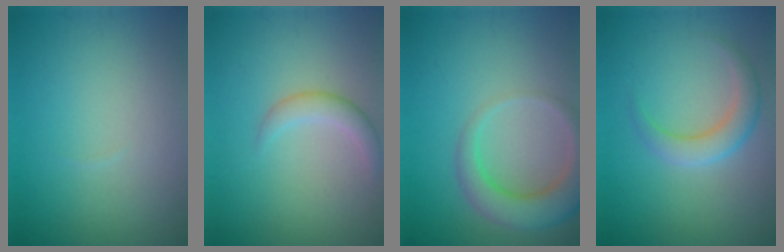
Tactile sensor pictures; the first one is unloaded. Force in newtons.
{"total": 2.5, "press": 2.5, "slide": 0.1}
{"total": 5.0, "press": 4.9, "slide": 0.5}
{"total": 2.8, "press": 2.8, "slide": 0.1}